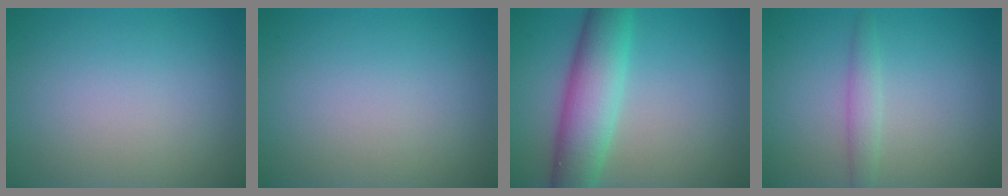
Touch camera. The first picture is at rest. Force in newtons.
{"total": 0.0}
{"total": 6.9, "press": 6.9, "slide": 0.2}
{"total": 1.6, "press": 1.6, "slide": 0.0}